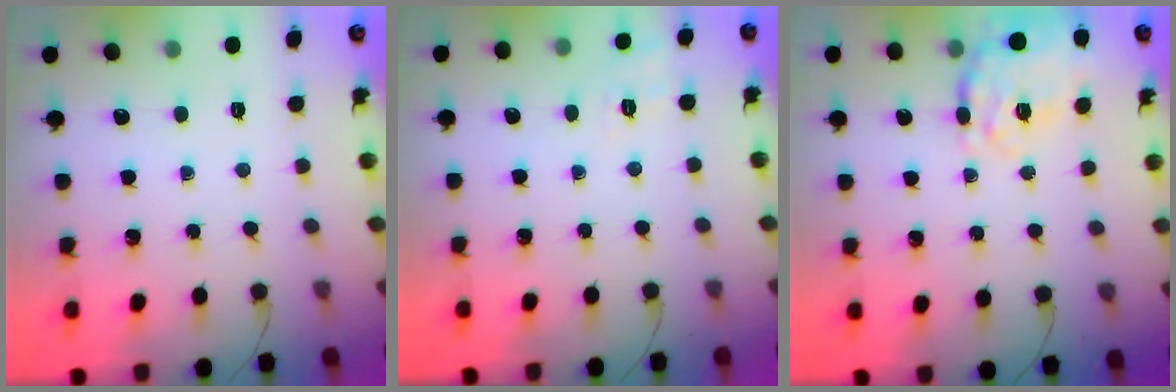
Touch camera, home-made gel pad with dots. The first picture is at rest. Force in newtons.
{"total": 2.5, "press": 1.1, "slide": 2.2}
{"total": 22.6, "press": 22.3, "slide": 3.4}